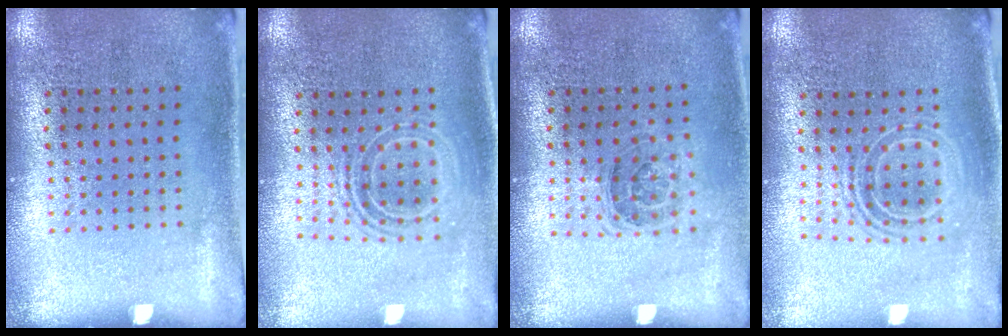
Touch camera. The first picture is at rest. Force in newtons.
{"total": 1.7, "press": 1.3, "slide": 1.1}
{"total": 1.1, "press": 1.0, "slide": 0.6}
{"total": 1.8, "press": 1.3, "slide": 1.1}